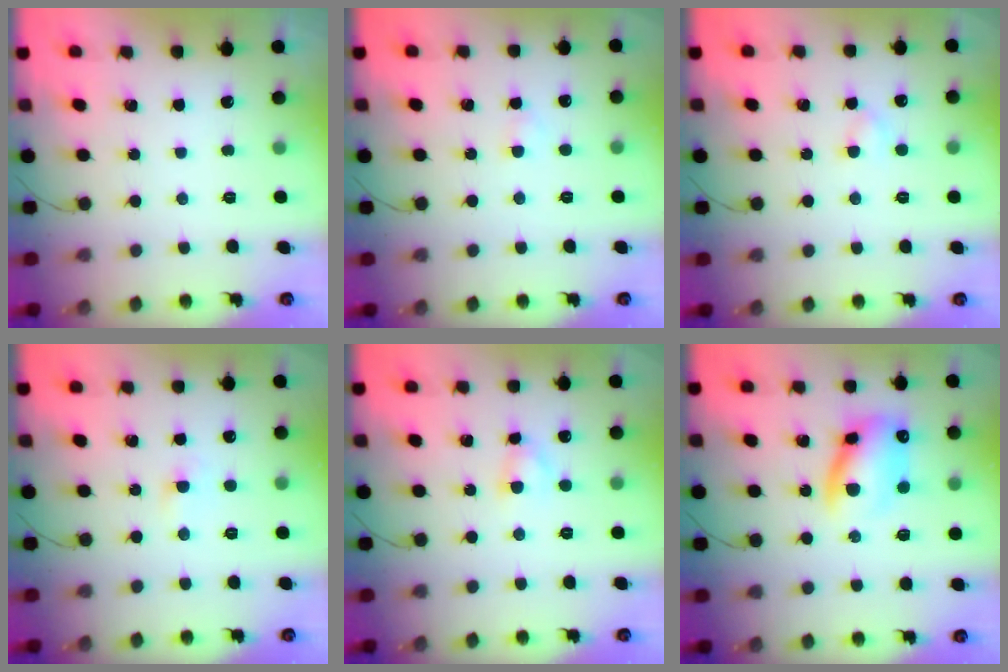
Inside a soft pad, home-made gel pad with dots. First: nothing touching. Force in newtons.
{"total": 1.5, "press": 1.2, "slide": 0.8}
{"total": 2.7, "press": 2.5, "slide": 1.1}
{"total": 1.8, "press": 1.6, "slide": 0.8}
{"total": 3.4, "press": 3.2, "slide": 1.1}
{"total": 12.3, "press": 12.0, "slide": 2.3}